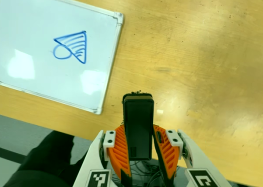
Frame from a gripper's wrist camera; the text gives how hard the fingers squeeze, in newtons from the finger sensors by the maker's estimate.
{"total": 4.8, "left": 3.4, "right": 6.2}